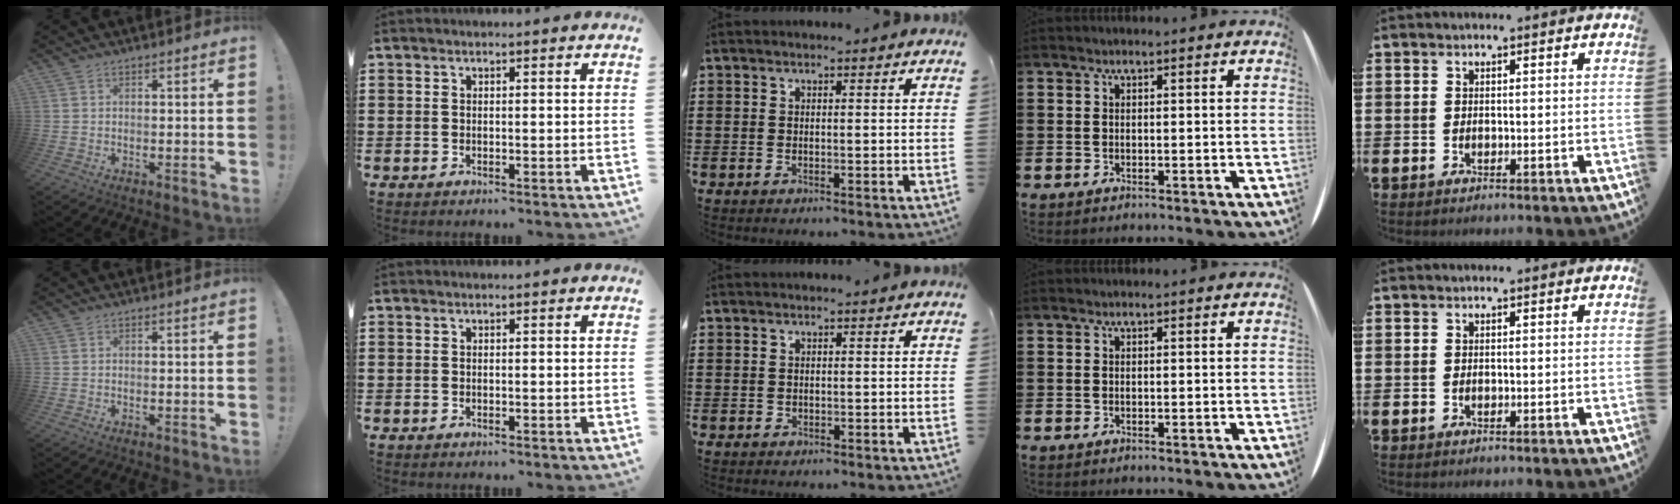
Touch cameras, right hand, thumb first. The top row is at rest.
{}